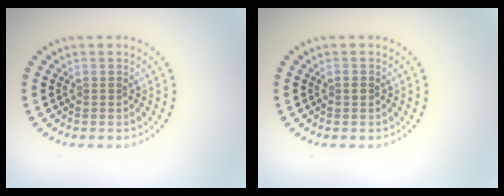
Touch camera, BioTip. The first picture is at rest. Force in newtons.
{"total": 0.8, "press": 0.8, "slide": 0.1}